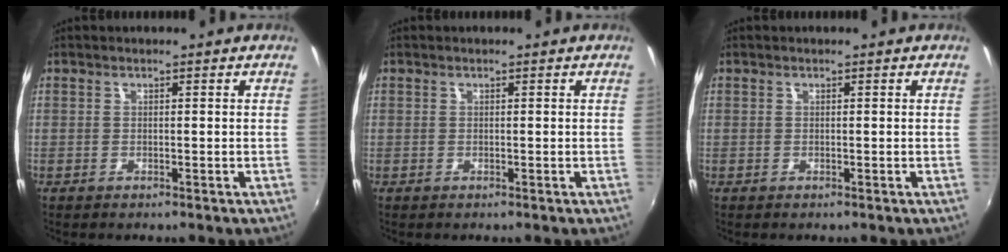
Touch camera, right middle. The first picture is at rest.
{"total": 0.0}
{"total": 0.0}